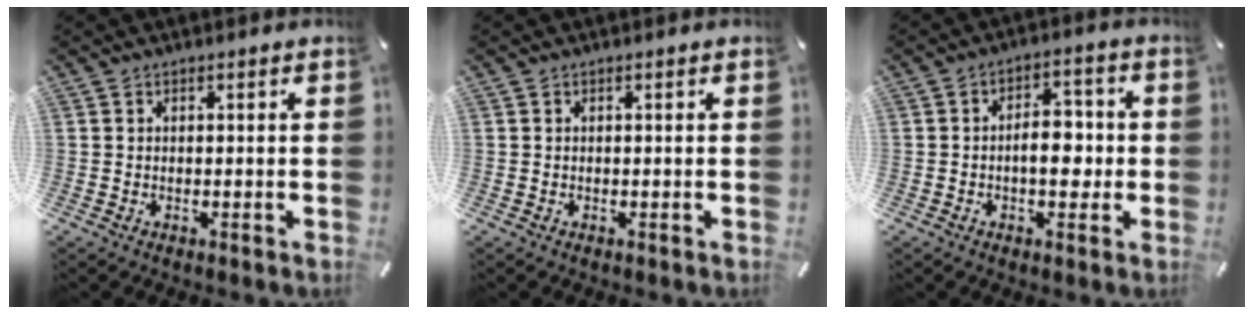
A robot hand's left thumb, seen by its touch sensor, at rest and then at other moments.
{"total": 0.0}
{"total": 8.0, "force": [-1.2, 4.8, 6.3], "torque": [-0.083, 0.008, -0.023]}